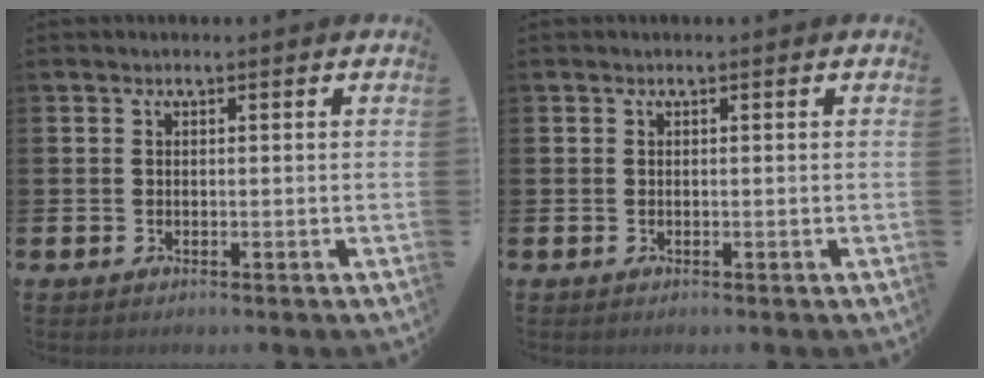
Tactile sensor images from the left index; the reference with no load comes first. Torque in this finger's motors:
{"motor_torque": [0.00, 0.00, 0.01, 0.00]}